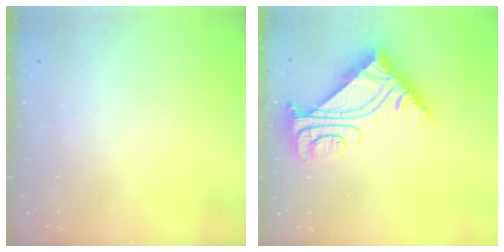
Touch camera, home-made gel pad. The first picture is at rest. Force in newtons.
{"total": 10.2, "press": 10.1, "slide": 0.8}